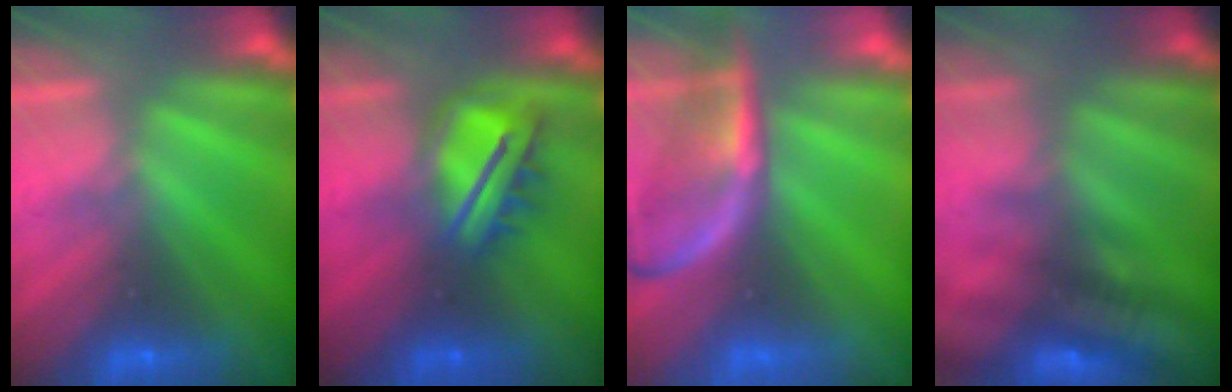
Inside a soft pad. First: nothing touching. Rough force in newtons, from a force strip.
{"total": 4.9}
{"total": 2.4}
{"total": 2.4}